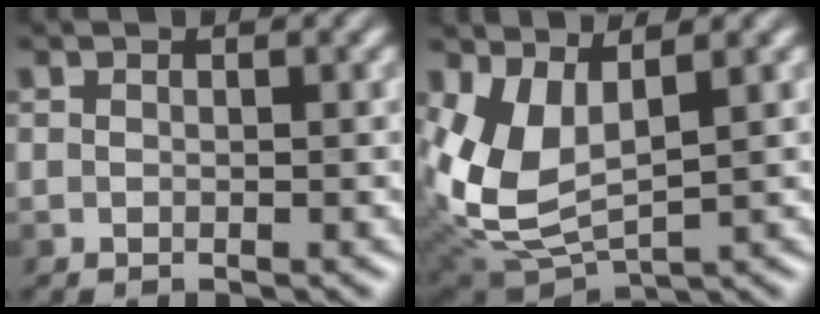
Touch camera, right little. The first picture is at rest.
{"total": 5.6, "force": [1.4, 3.0, 4.6], "torque": [-0.113, -0.014, 0.038]}